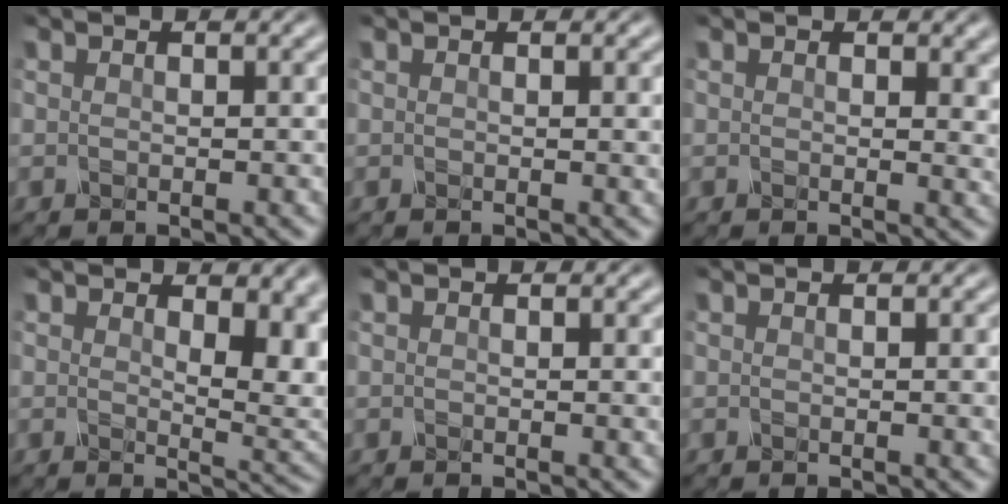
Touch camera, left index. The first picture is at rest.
{"total": 1.1, "force": [0.3, 0.1, 1.1], "torque": [-0.013, -0.004, 0.006]}
{"total": 2.1, "force": [0.8, 1.0, 1.7], "torque": [-0.018, -0.005, 0.010]}
{"total": 5.6, "force": [1.8, 2.9, 4.5], "torque": [-0.056, -0.013, 0.037]}
{"total": 0.7, "force": [0.2, 0.0, 0.7], "torque": [-0.008, -0.004, 0.005]}
{"total": 1.0, "force": [0.2, 0.1, 0.9], "torque": [-0.010, -0.004, 0.004]}